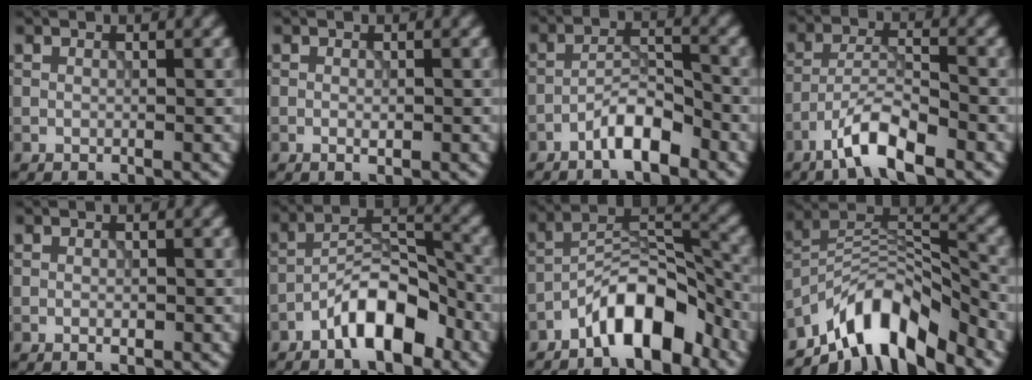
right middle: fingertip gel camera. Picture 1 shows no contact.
{"total": 0.8, "force": [-0.2, 0.2, 0.7], "torque": [-0.013, -0.002, -0.003]}
{"total": 4.0, "force": [-2.7, 1.1, 2.7], "torque": [-0.045, 0.014, -0.054]}
{"total": 5.0, "force": [-3.4, 1.1, 3.5], "torque": [-0.063, 0.006, -0.071]}
{"total": 0.7, "force": [-0.3, 0.2, 0.6], "torque": [-0.010, -0.001, -0.003]}
{"total": 7.1, "force": [-4.3, 2.6, 5.1], "torque": [-0.080, 0.019, -0.081]}
{"total": 7.5, "force": [-5.0, 2.7, 5.0], "torque": [-0.068, 0.021, -0.091]}
{"total": 9.0, "force": [-6.8, 3.0, 5.0], "torque": [-0.070, 0.002, -0.134]}